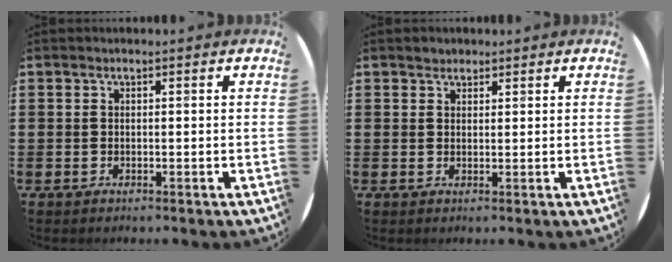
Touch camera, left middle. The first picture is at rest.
{"total": 1.3, "force": [1.2, 0.4, -0.1], "torque": [0.000, 0.001, 0.025]}